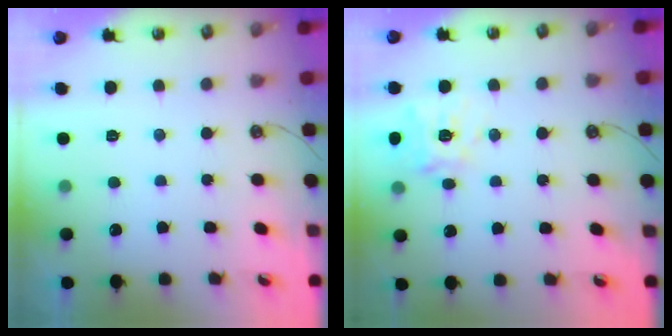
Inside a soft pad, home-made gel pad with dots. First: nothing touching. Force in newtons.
{"total": 13.5, "press": 13.4, "slide": 1.6}